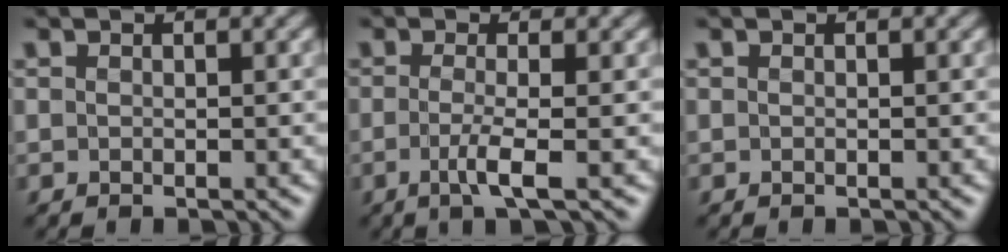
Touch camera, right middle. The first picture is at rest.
{"total": 2.9, "force": [-0.9, 0.6, 2.7], "torque": [-0.053, -0.007, -0.020]}
{"total": 0.0}